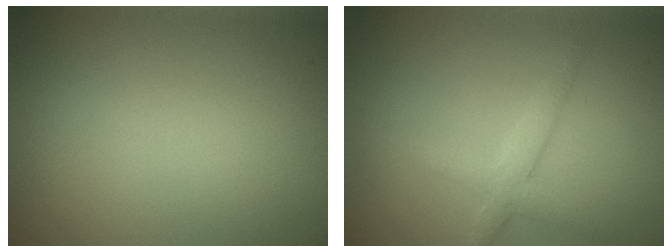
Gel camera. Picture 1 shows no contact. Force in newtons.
{"total": 2.5, "press": 2.5, "slide": 0.1}